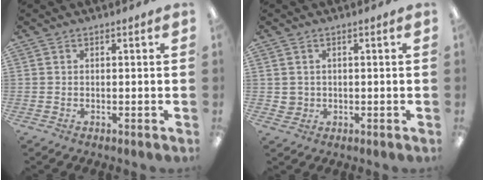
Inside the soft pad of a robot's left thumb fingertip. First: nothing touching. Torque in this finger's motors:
{"motor_torque": [-0.44, 0.09, 0.10, -0.28, 0.01]}